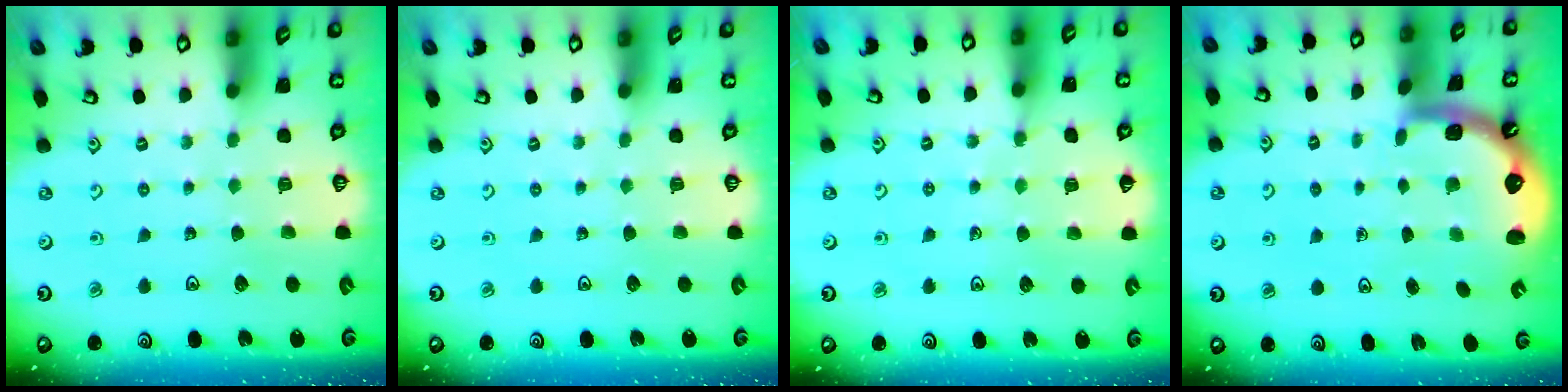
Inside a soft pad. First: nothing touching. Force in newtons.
{"total": 0.0}
{"total": 5.2, "press": 5.2, "slide": 0.9}
{"total": 1.6, "press": 1.5, "slide": 0.6}